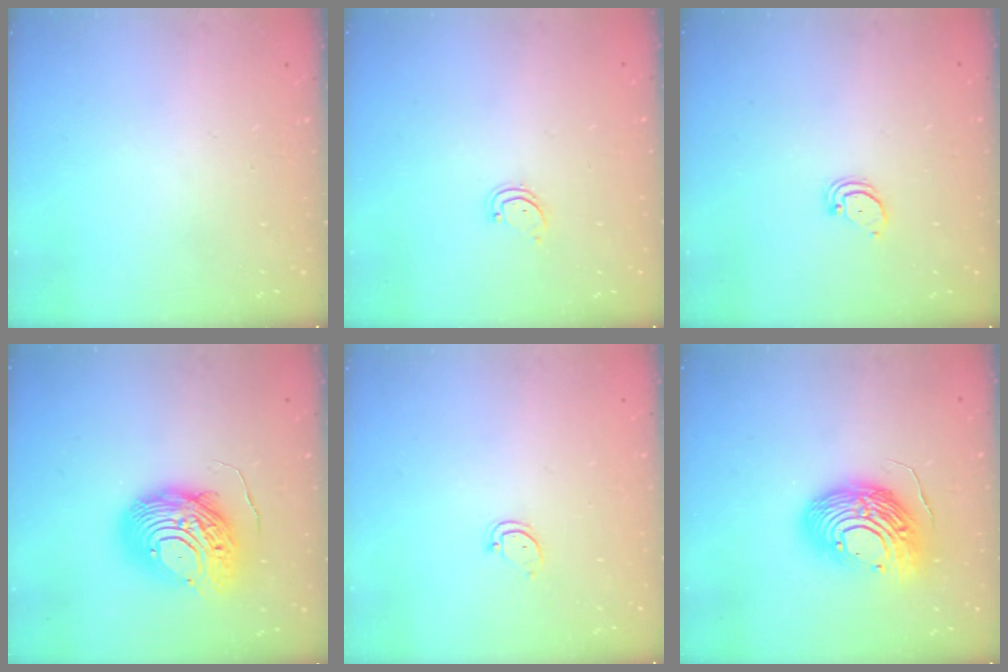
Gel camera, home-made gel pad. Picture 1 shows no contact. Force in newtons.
{"total": 1.9, "press": 1.9, "slide": 0.2}
{"total": 2.1, "press": 2.1, "slide": 0.2}
{"total": 13.9, "press": 13.9, "slide": 1.4}
{"total": 3.5, "press": 3.5, "slide": 0.4}
{"total": 16.0, "press": 15.8, "slide": 2.4}